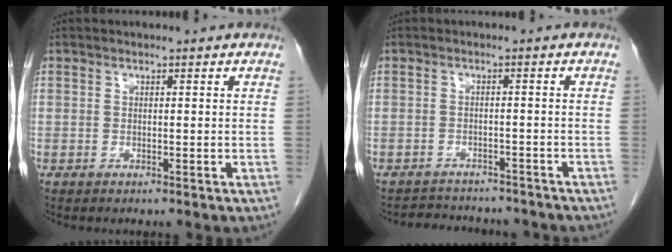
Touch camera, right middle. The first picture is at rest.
{"total": 8.8, "force": [-8.2, 2.6, 2.0], "torque": [-0.034, 0.009, -0.097]}